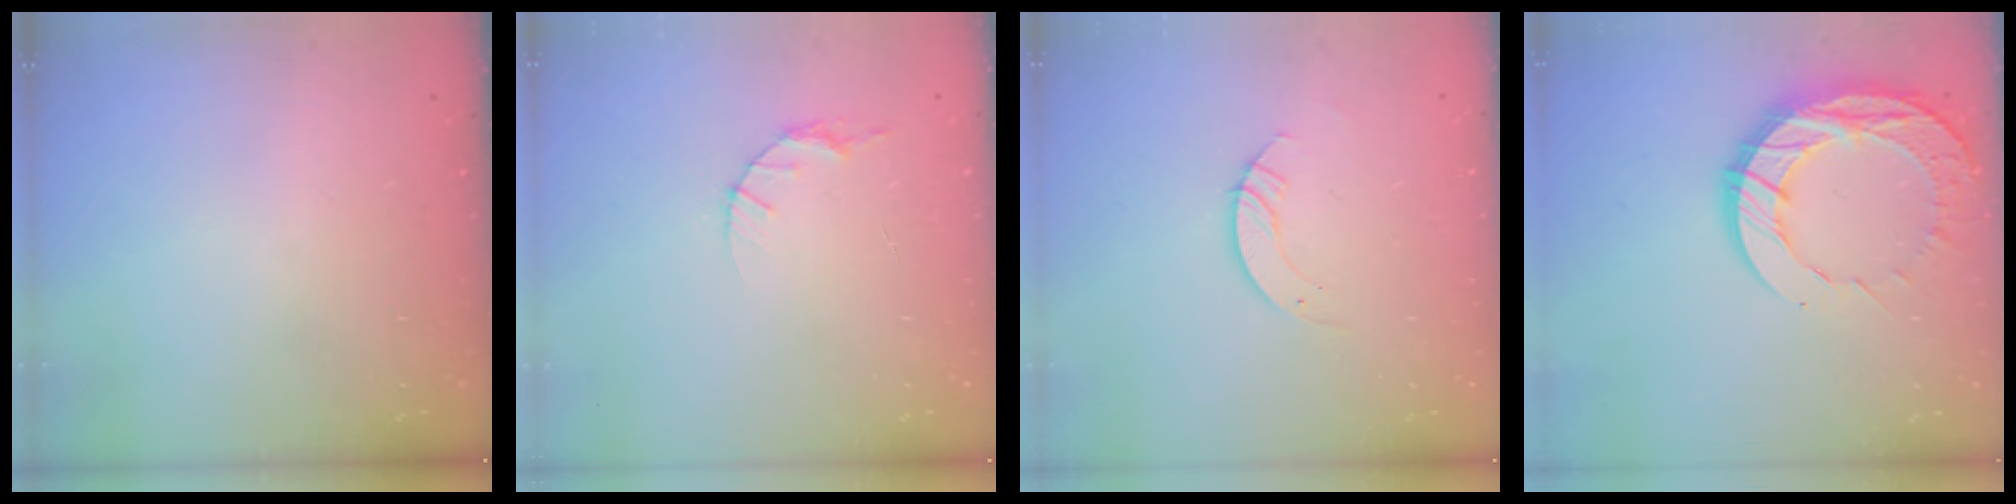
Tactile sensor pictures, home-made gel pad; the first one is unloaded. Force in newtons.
{"total": 4.1, "press": 4.1, "slide": 0.5}
{"total": 3.5, "press": 3.5, "slide": 0.1}
{"total": 16.1, "press": 16.1, "slide": 1.3}